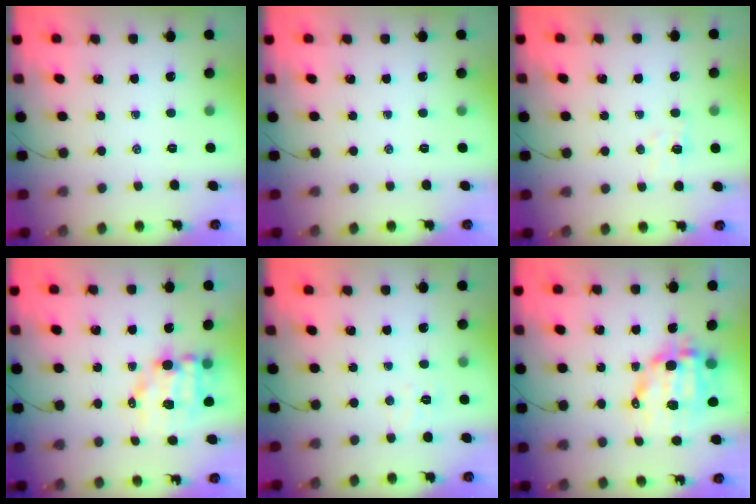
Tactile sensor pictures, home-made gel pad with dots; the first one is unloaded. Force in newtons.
{"total": 0.0}
{"total": 5.3, "press": 5.1, "slide": 1.1}
{"total": 8.7, "press": 8.6, "slide": 1.6}
{"total": 4.6, "press": 4.4, "slide": 1.1}
{"total": 11.8, "press": 11.5, "slide": 2.6}